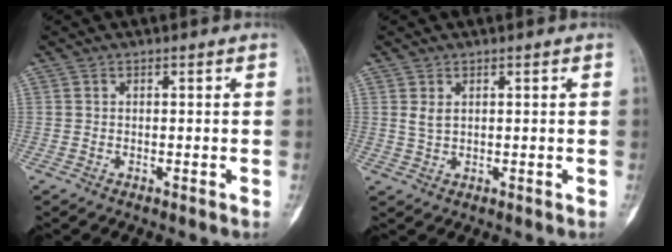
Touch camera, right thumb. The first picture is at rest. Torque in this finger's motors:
{"motor_torque": [0.34, 0.45, 0.27, -0.02, 0.16]}